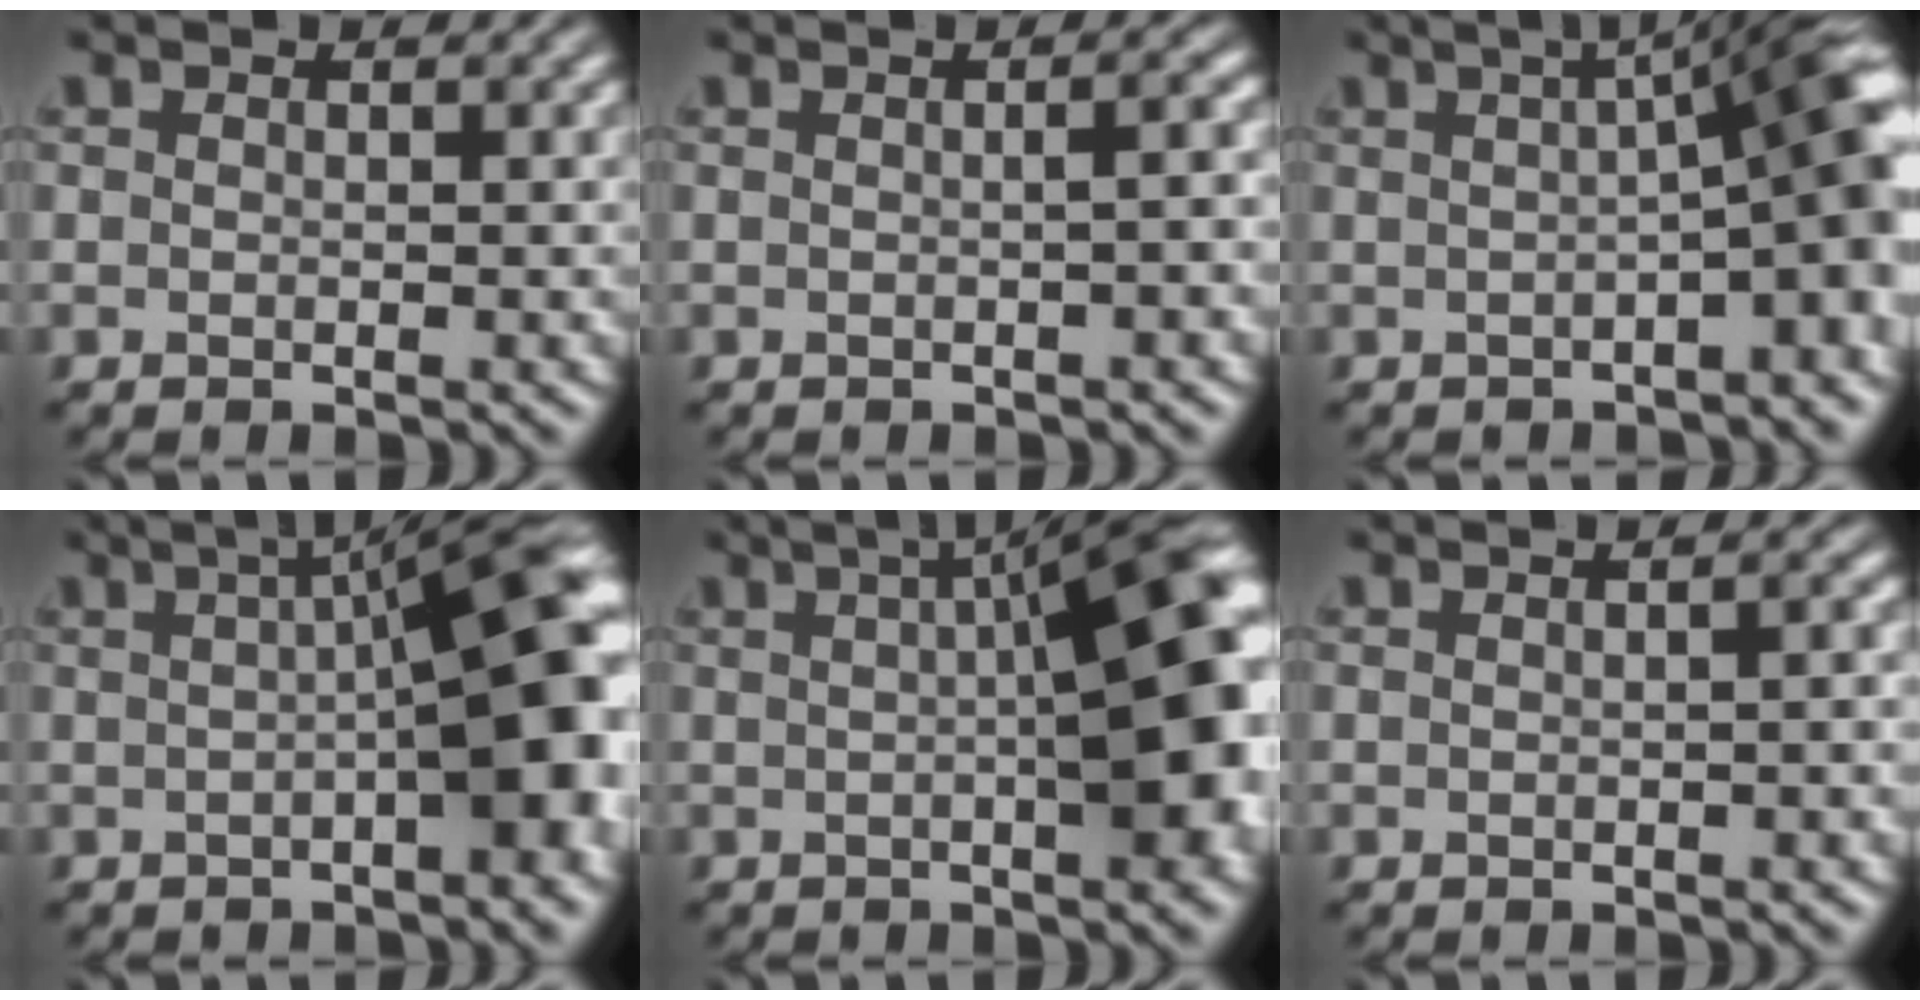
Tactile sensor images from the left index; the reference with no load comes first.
{"total": 3.0, "force": [0.4, 1.2, 2.7], "torque": [-0.010, 0.013, -0.010]}
{"total": 9.4, "force": [0.4, 2.7, 9.0], "torque": [-0.083, 0.024, 0.002]}
{"total": 9.8, "force": [0.4, 2.8, 9.4], "torque": [-0.080, 0.023, 0.000]}
{"total": 10.9, "force": [1.3, 3.0, 10.4], "torque": [-0.083, 0.029, 0.006]}
{"total": 2.1, "force": [0.1, 0.8, 2.0], "torque": [-0.012, 0.006, -0.002]}